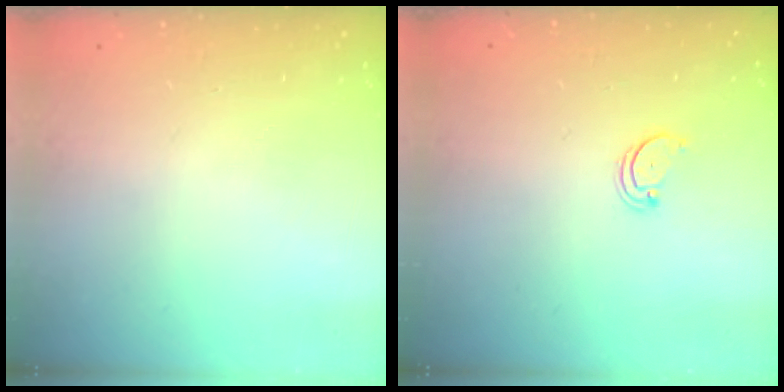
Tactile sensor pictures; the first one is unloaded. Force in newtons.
{"total": 2.0, "press": 2.0, "slide": 0.2}